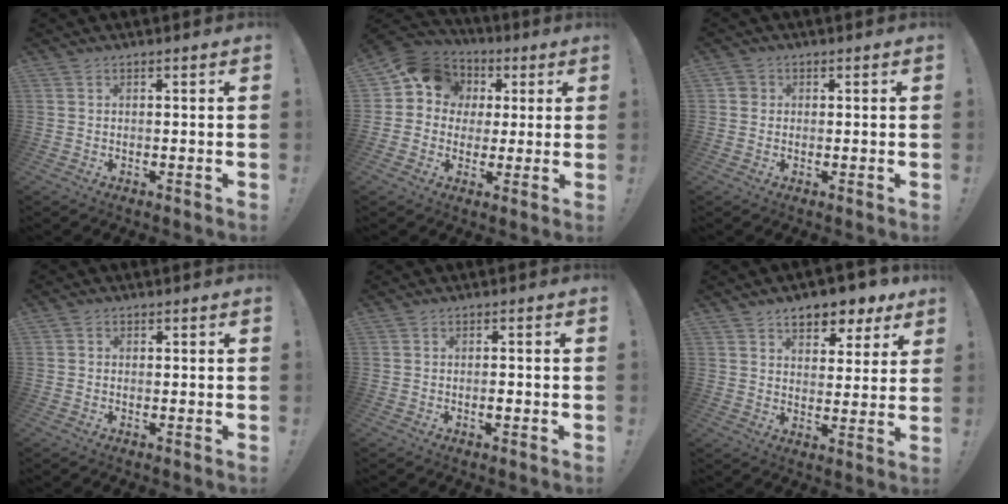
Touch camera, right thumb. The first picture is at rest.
{"total": 11.5, "force": [3.5, 10.2, 4.0], "torque": [-0.052, -0.008, 0.070]}
{"total": 2.0, "force": [0.2, 1.9, 0.6], "torque": [-0.003, 0.004, 0.003]}
{"total": 0.8, "force": [-0.1, 0.8, 0.0], "torque": [0.009, 0.000, -0.004]}
{"total": 1.3, "force": [-0.5, 0.7, 1.0], "torque": [-0.009, 0.002, -0.011]}
{"total": 8.7, "force": [5.9, 4.7, 4.2], "torque": [-0.055, -0.037, 0.106]}